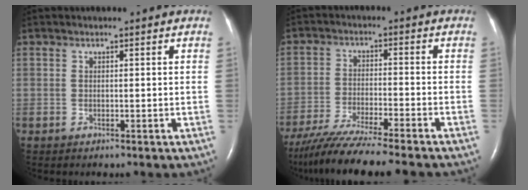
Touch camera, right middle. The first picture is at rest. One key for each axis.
{"total": 12.8, "fx": -10.9, "fy": -0.7, "fz": 6.6, "tx": -0.104, "ty": -0.035, "tz": -0.178}